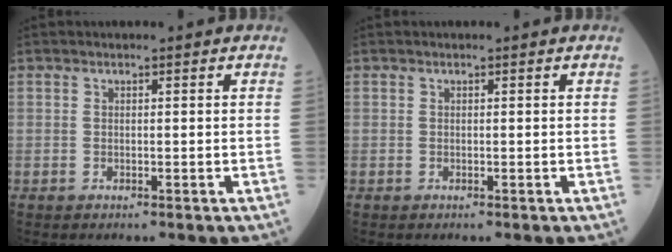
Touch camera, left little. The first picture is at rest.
{"total": 0.0}